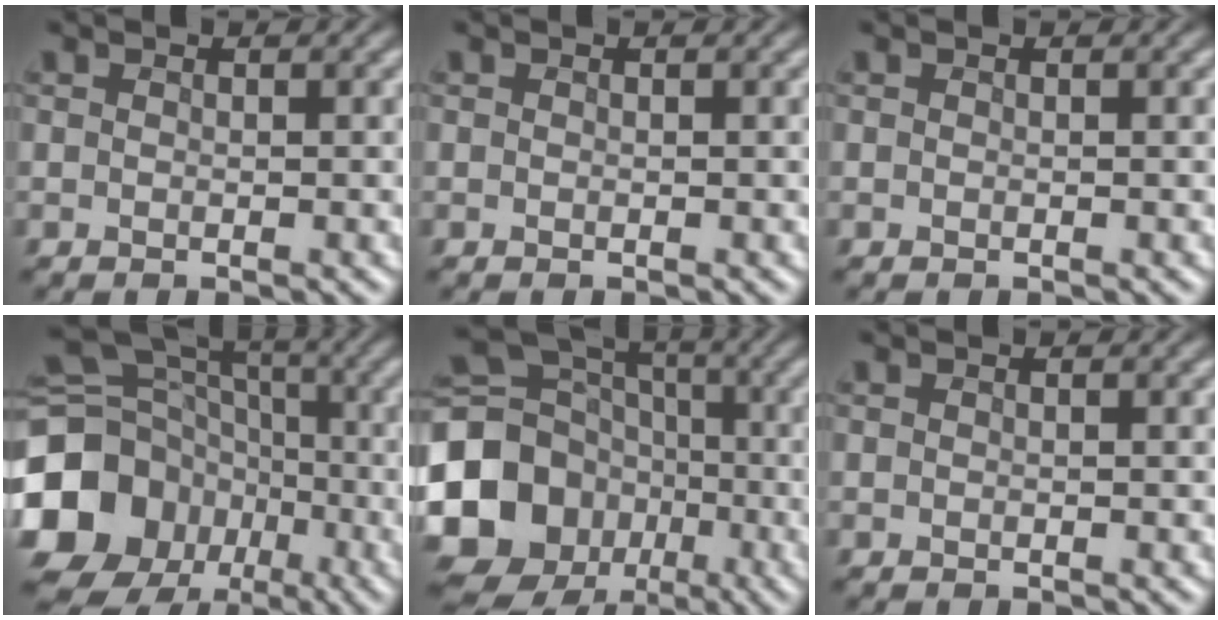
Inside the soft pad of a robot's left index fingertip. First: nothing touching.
{"total": 0.0}
{"total": 0.0}
{"total": 18.7, "force": [-6.1, 16.2, 7.2], "torque": [-0.175, -0.024, -0.133]}
{"total": 17.1, "force": [-4.7, 15.2, 6.5], "torque": [-0.153, -0.022, -0.108]}
{"total": 0.0}